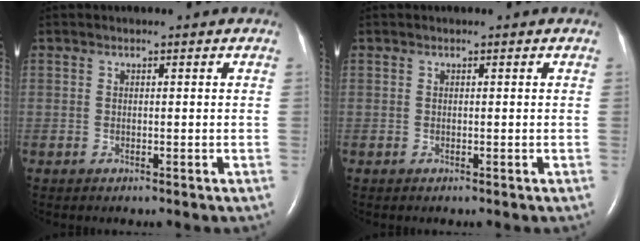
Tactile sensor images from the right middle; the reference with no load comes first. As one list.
[{"total": 0.0}]